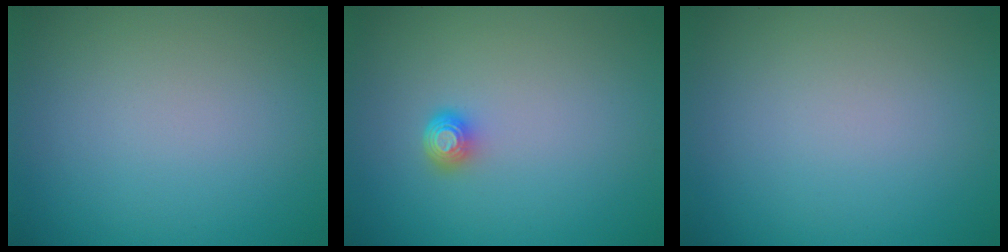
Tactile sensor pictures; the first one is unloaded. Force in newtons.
{"total": 1.5, "press": 1.1, "slide": 1.1}
{"total": 0.0}